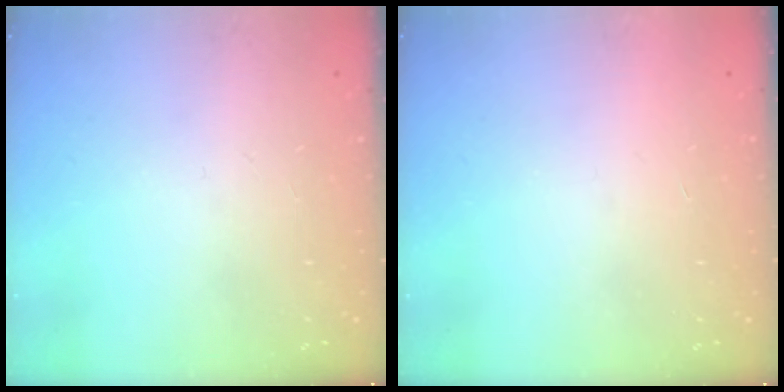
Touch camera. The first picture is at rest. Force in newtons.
{"total": 1.6, "press": 1.6, "slide": 0.1}